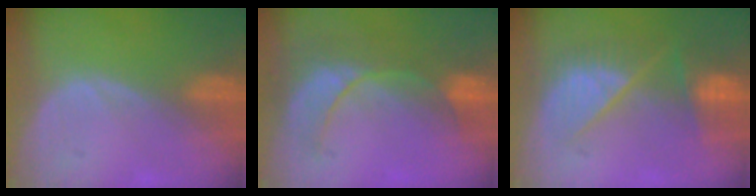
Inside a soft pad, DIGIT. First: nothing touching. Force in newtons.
{"total": 8.4, "press": 7.8, "slide": 3.1}
{"total": 9.6, "press": 8.2, "slide": 5.0}